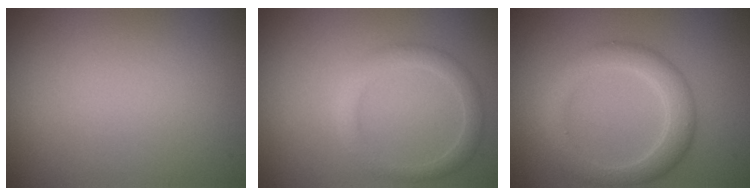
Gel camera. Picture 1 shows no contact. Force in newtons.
{"total": 2.2, "press": 2.2, "slide": 0.1}
{"total": 3.7, "press": 3.7, "slide": 0.0}